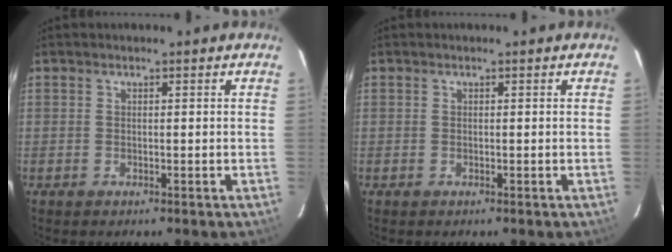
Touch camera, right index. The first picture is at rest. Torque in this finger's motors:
{"motor_torque": [0.14, 0.18, 0.04, 0.00]}